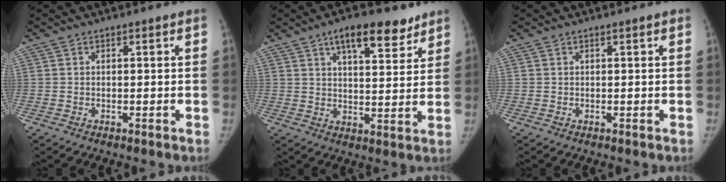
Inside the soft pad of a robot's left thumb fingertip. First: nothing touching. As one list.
[{"total": 10.7, "force": [6.9, 4.3, 7.0], "torque": [-0.078, -0.033, 0.105]}, {"total": 0.0}]